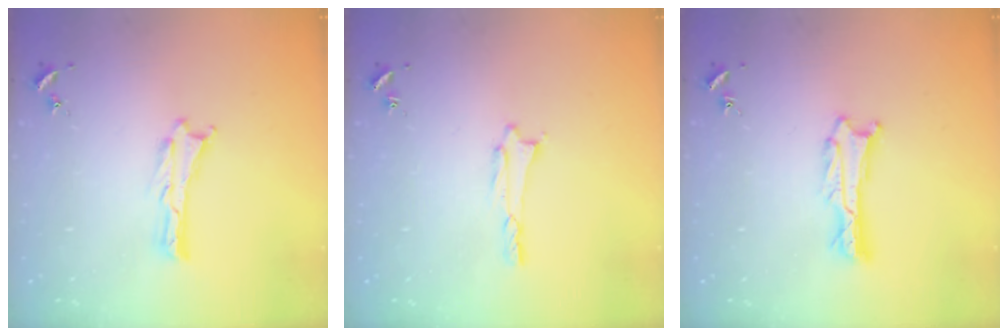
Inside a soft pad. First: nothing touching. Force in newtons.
{"total": 0.7, "press": 0.7, "slide": 0.1}
{"total": 0.9, "press": 0.9, "slide": 0.1}